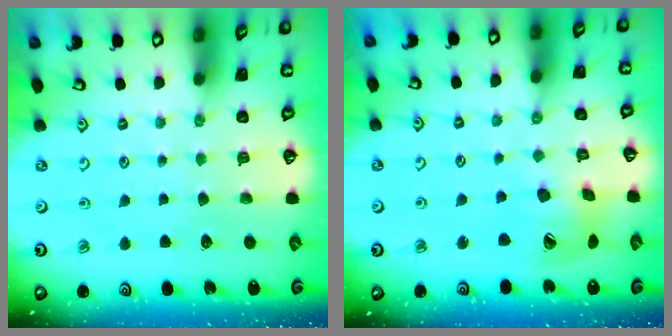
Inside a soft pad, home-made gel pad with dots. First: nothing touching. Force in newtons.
{"total": 14.9, "press": 14.7, "slide": 2.3}